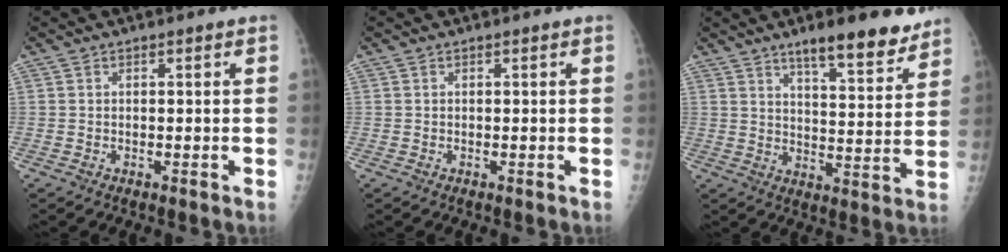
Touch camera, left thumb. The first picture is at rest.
{"total": 0.0}
{"total": 12.2, "force": [9.1, 3.2, 7.4], "torque": [-0.076, -0.058, 0.136]}